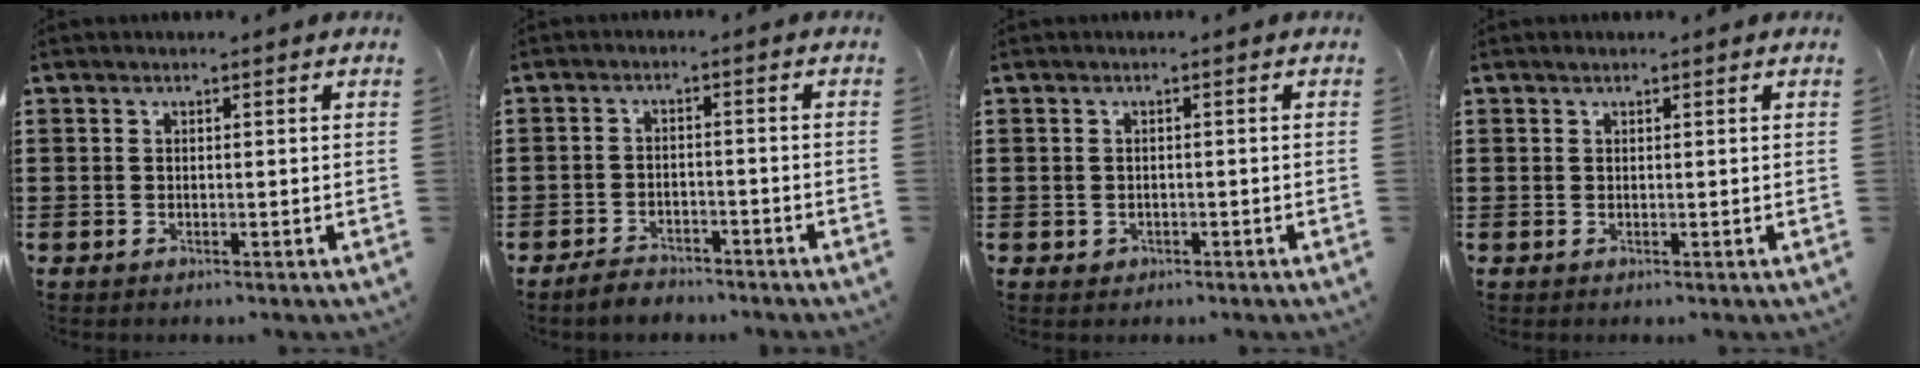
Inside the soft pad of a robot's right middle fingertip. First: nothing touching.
{"total": 2.8, "force": [-2.7, 0.7, 0.1], "torque": [-0.009, 0.005, -0.058]}
{"total": 0.7, "force": [-0.3, 0.6, 0.2], "torque": [-0.006, 0.002, -0.007]}
{"total": 0.0}